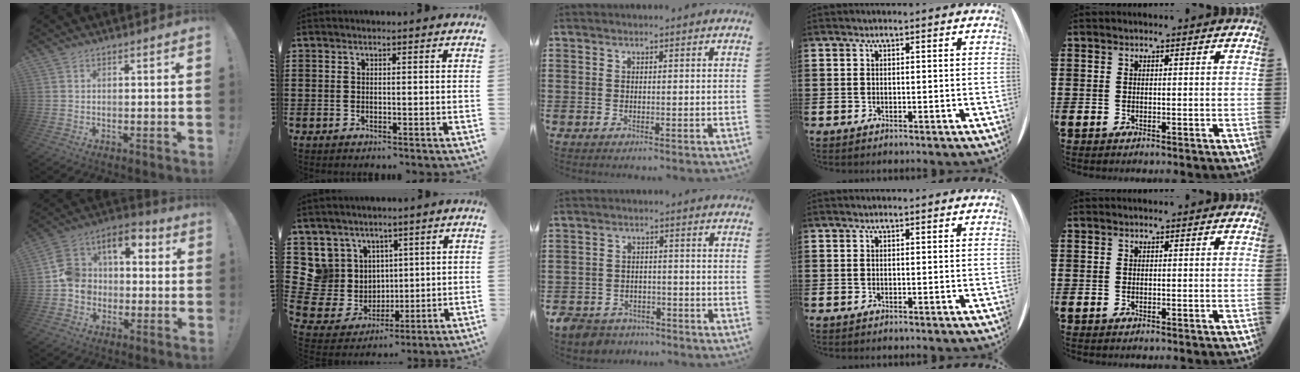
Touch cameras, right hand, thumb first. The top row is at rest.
{"thumb": {"total": 10.6, "force": [-1.3, 9.7, 4.1], "torque": [-0.060, 0.018, -0.016]}, "index": {"total": 7.9, "force": [3.2, 7.2, 0.3], "torque": [-0.077, -0.029, 0.063]}, "middle": {"total": 4.0, "force": [-3.7, 1.4, 0.2], "torque": [-0.023, 0.000, -0.082]}}